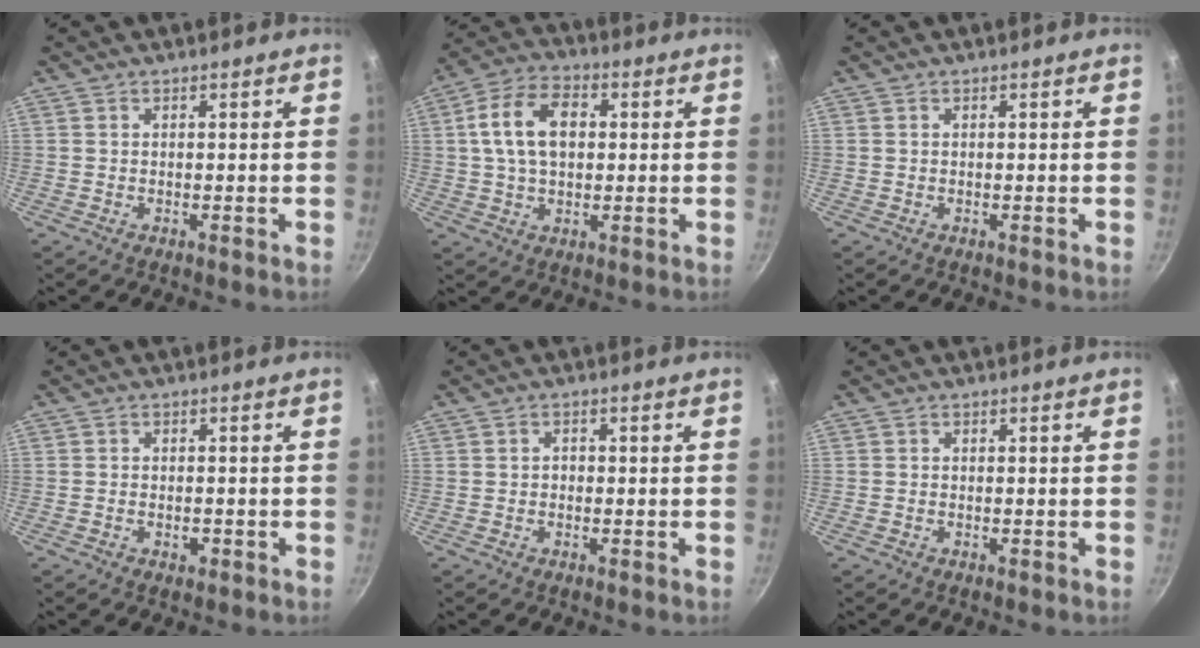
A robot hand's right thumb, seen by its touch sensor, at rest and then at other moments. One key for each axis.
{"total": 12.2, "fx": 2.0, "fy": 8.0, "fz": 9.1, "tx": -0.150, "ty": 0.017, "tz": 0.026}
{"total": 0.0}
{"total": 1.5, "fx": -0.7, "fy": 0.9, "fz": 0.9, "tx": -0.013, "ty": 0.005, "tz": -0.012}
{"total": 1.1, "fx": -0.1, "fy": 0.9, "fz": 0.6, "tx": -0.011, "ty": 0.005, "tz": -0.004}
{"total": 0.0}